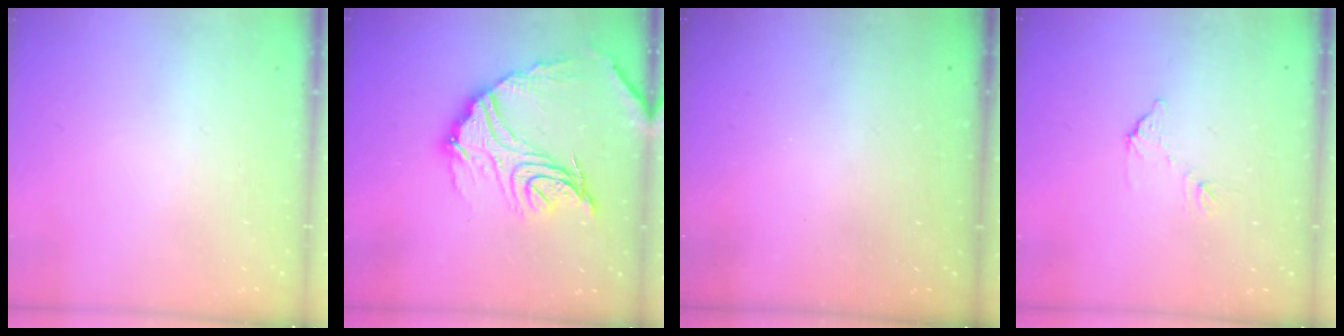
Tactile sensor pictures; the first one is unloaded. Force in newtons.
{"total": 18.2, "press": 18.1, "slide": 1.6}
{"total": 3.2, "press": 3.2, "slide": 0.1}
{"total": 6.6, "press": 6.6, "slide": 0.4}